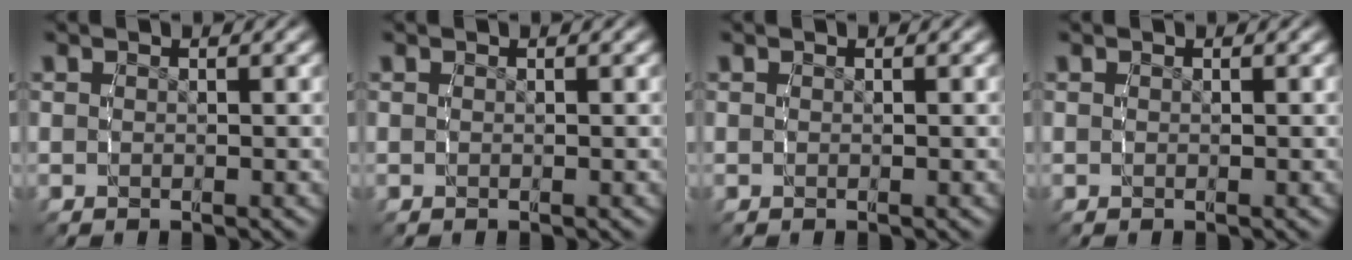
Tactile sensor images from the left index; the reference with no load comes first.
{"total": 0.0}
{"total": 0.0}
{"total": 0.0}